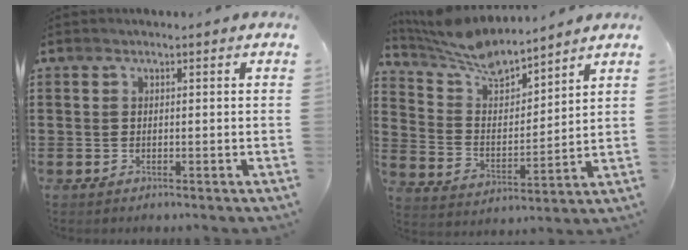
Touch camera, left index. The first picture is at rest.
{"total": 8.1, "force": [7.5, 1.3, 2.7], "torque": [-0.086, -0.042, 0.135]}